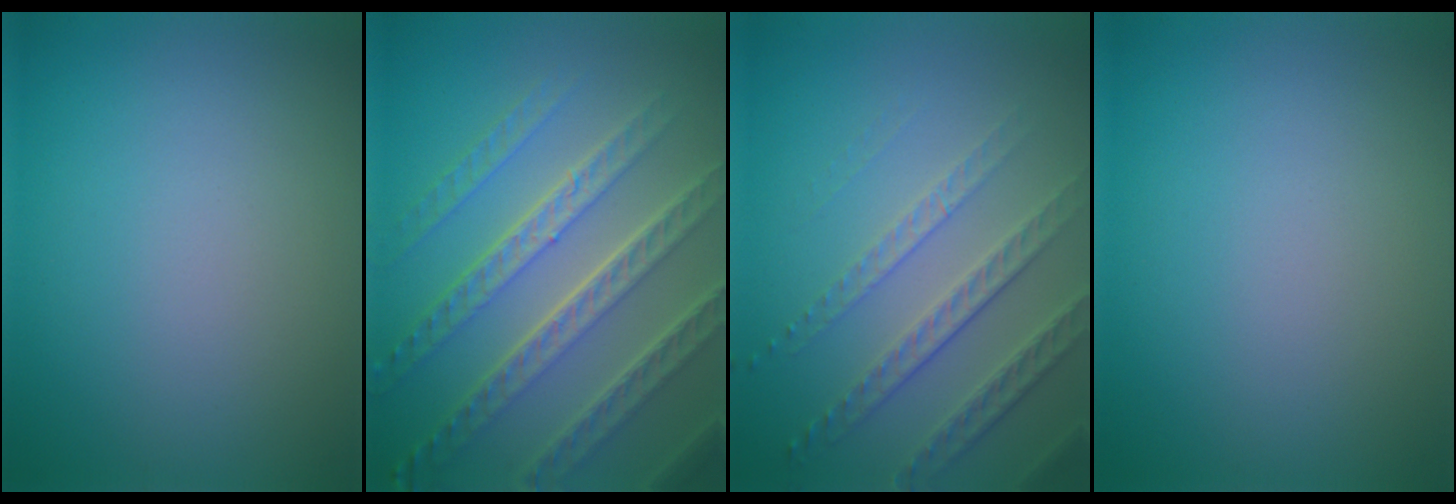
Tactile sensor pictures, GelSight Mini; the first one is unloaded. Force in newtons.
{"total": 8.0, "press": 5.6, "slide": 5.8}
{"total": 3.4, "press": 3.1, "slide": 1.4}
{"total": 0.0}